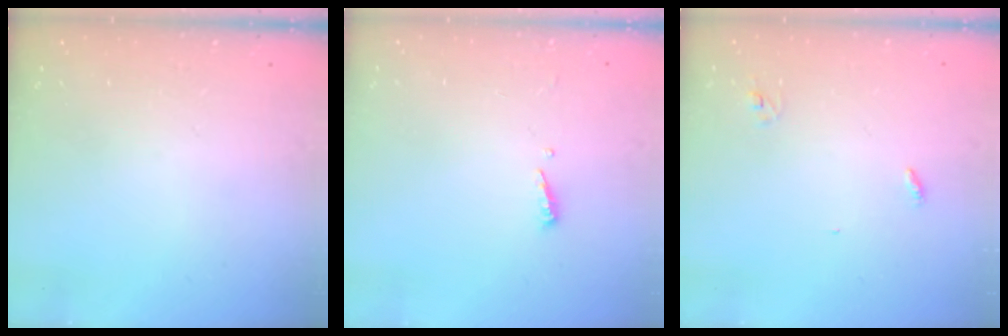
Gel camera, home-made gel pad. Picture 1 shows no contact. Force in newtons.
{"total": 3.7, "press": 3.6, "slide": 0.5}
{"total": 2.8, "press": 2.8, "slide": 0.2}